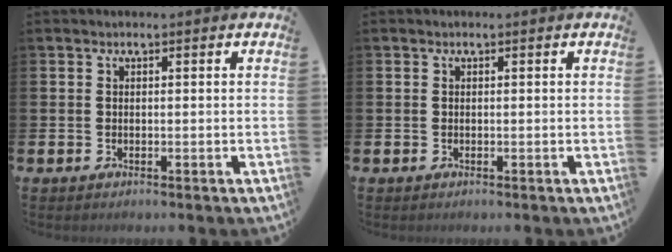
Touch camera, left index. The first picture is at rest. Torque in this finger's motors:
{"motor_torque": [-0.06, -0.01, 0.00, 0.00]}